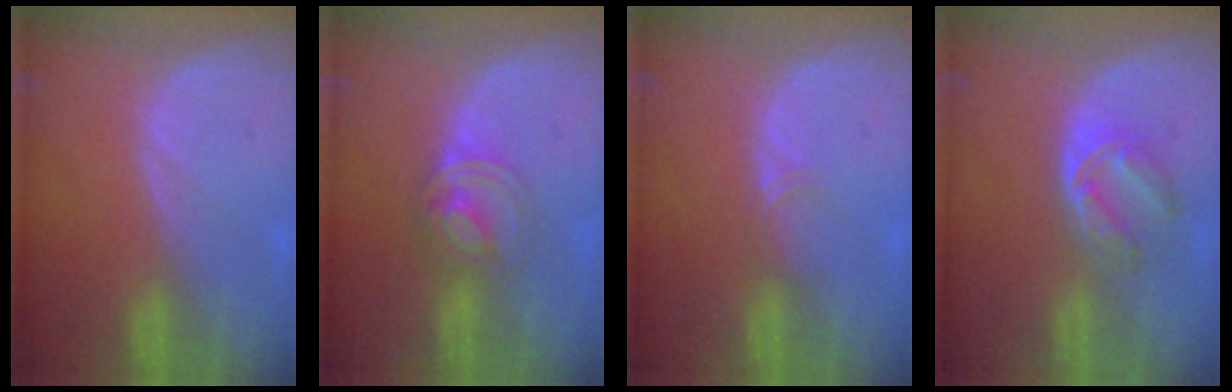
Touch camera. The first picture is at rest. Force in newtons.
{"total": 6.1, "press": 5.3, "slide": 3.1}
{"total": 1.4, "press": 1.1, "slide": 0.9}
{"total": 5.6, "press": 4.9, "slide": 2.6}